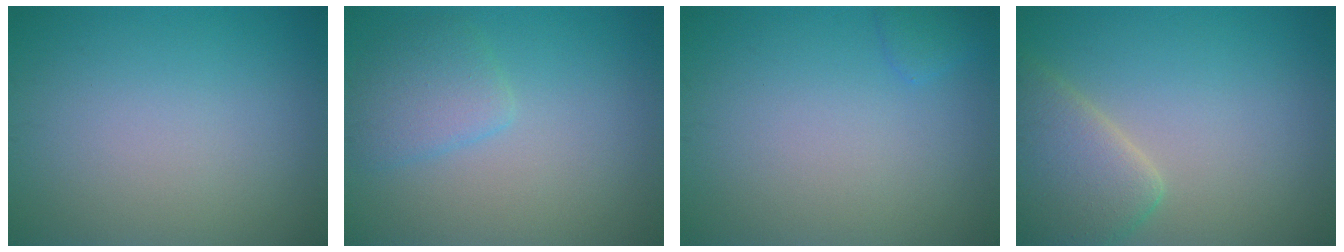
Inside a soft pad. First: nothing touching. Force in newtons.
{"total": 2.6, "press": 2.6, "slide": 0.2}
{"total": 1.0, "press": 1.0, "slide": 0.1}
{"total": 5.0, "press": 5.0, "slide": 0.4}